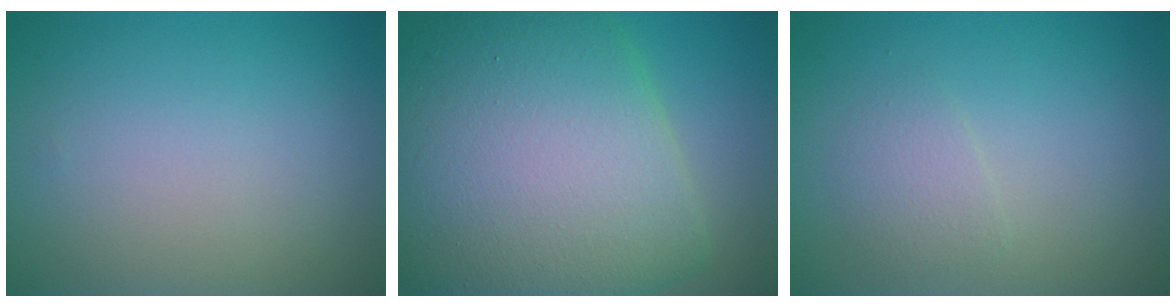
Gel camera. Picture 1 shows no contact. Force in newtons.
{"total": 14.8, "press": 14.8, "slide": 0.4}
{"total": 1.6, "press": 1.6, "slide": 0.1}